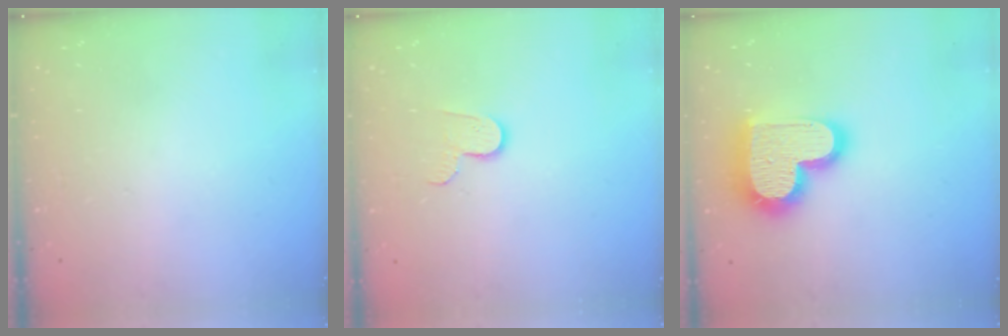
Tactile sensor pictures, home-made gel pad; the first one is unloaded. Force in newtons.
{"total": 6.3, "press": 6.3, "slide": 0.5}
{"total": 20.1, "press": 20.1, "slide": 1.5}